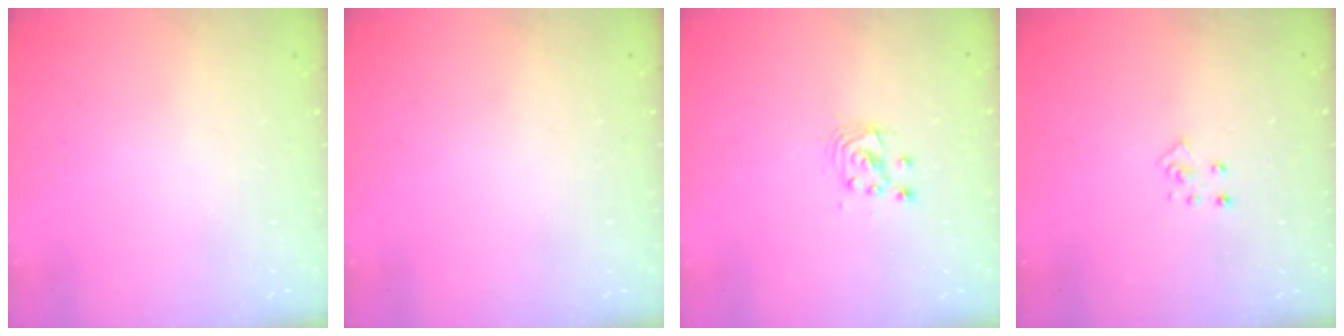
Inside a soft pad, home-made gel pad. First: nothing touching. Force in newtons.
{"total": 0.0}
{"total": 2.9, "press": 2.9, "slide": 0.2}
{"total": 3.8, "press": 3.8, "slide": 0.4}